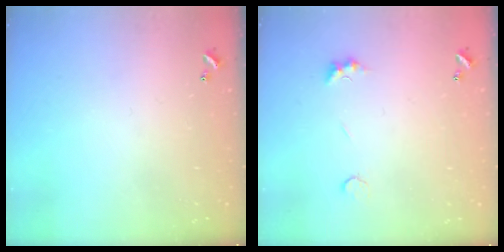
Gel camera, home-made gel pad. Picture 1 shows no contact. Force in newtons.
{"total": 2.2, "press": 2.1, "slide": 0.6}